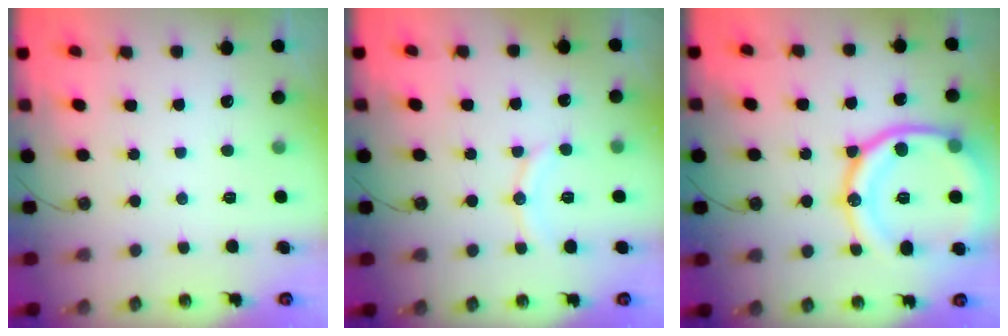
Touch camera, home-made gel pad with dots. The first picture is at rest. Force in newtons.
{"total": 7.6, "press": 7.5, "slide": 0.8}
{"total": 24.0, "press": 23.9, "slide": 2.6}